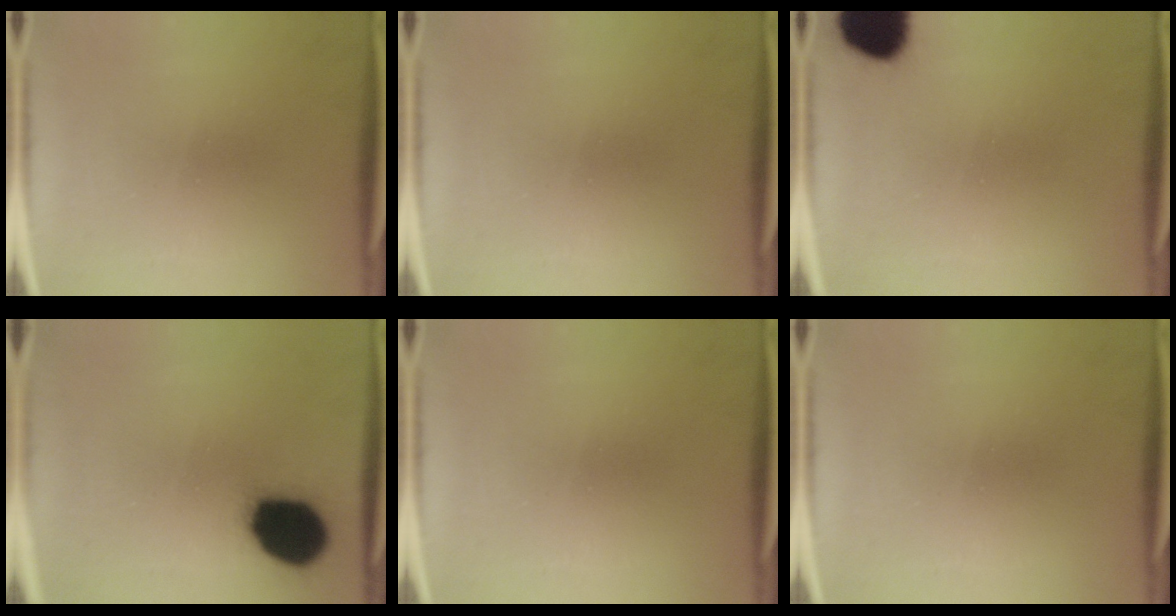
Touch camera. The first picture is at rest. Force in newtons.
{"total": 0.0}
{"total": 11.6}
{"total": 18.2}
{"total": 0.0}
{"total": 0.0}